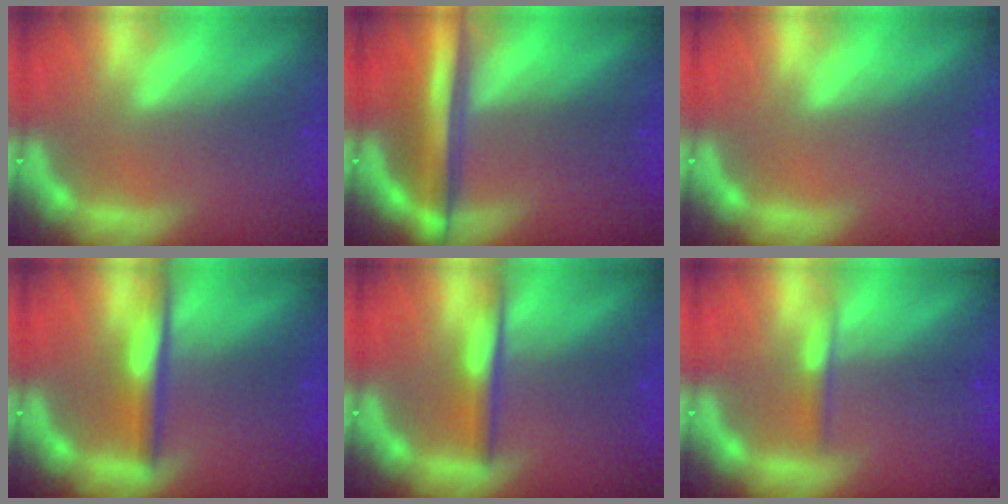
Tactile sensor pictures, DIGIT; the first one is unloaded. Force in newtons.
{"total": 6.5}
{"total": 0.0}
{"total": 3.5}
{"total": 3.0}
{"total": 1.4}